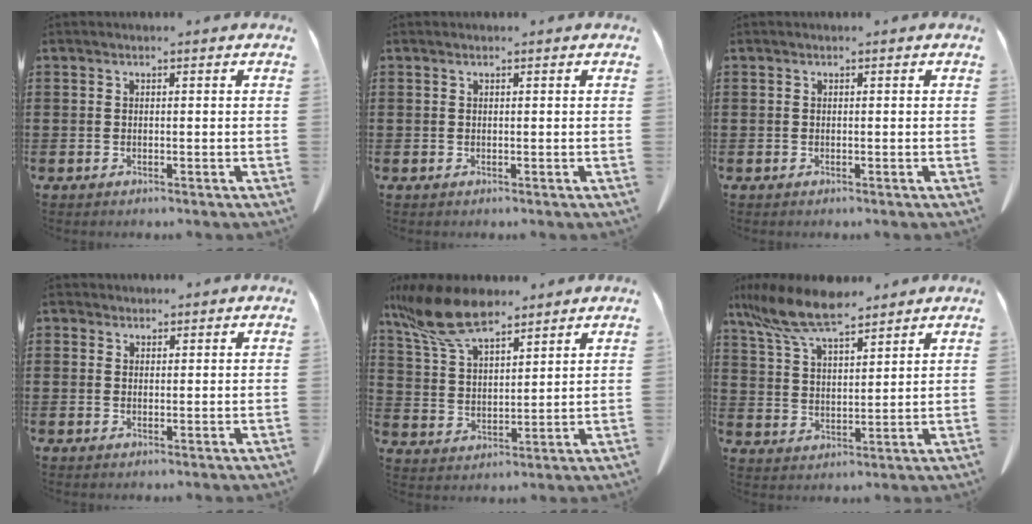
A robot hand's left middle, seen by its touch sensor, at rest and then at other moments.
{"total": 0.0}
{"total": 0.0}
{"total": 1.4, "force": [1.1, 0.8, 0.2], "torque": [-0.009, 0.004, 0.023]}
{"total": 11.1, "force": [8.2, 3.6, 6.5], "torque": [-0.162, -0.021, 0.153]}
{"total": 10.4, "force": [8.2, 2.5, 5.9], "torque": [-0.145, -0.024, 0.150]}